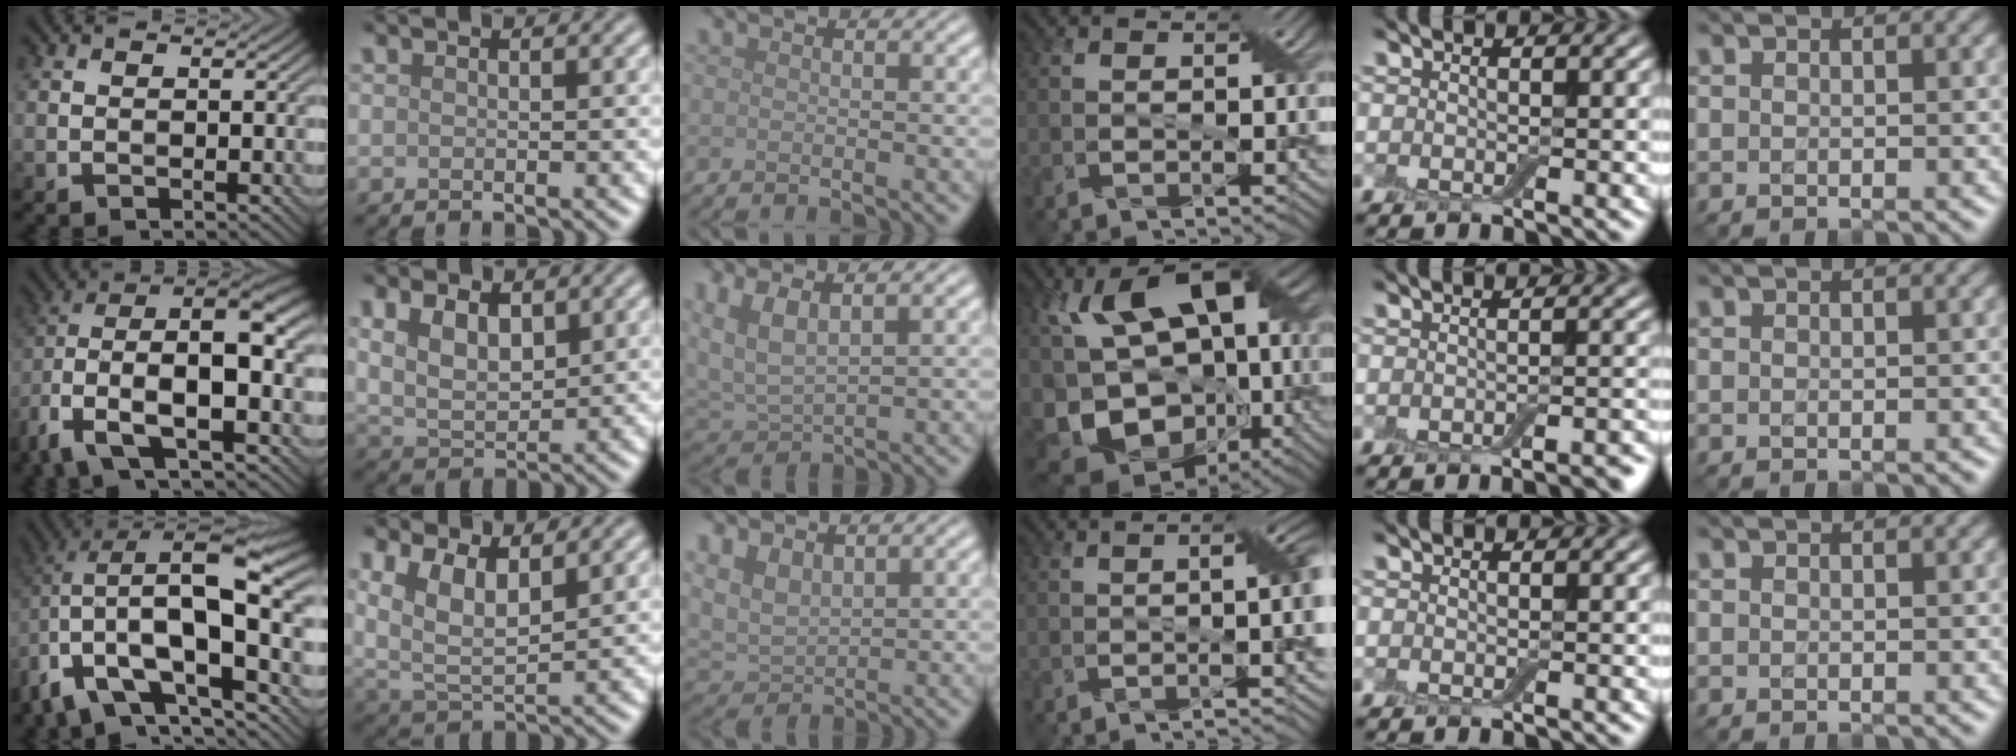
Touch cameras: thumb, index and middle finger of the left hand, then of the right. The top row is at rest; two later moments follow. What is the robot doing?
{"motion": "extract", "object": "backpack"}